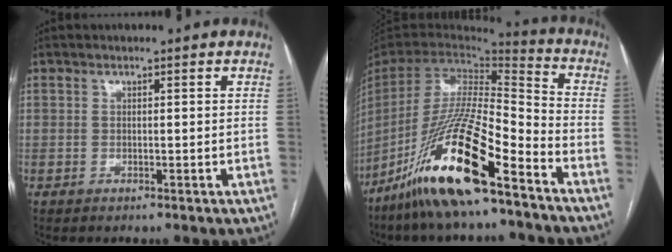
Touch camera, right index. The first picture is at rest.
{"total": 20.8, "force": [-13.4, 2.9, 15.6], "torque": [-0.324, -0.039, -0.252]}